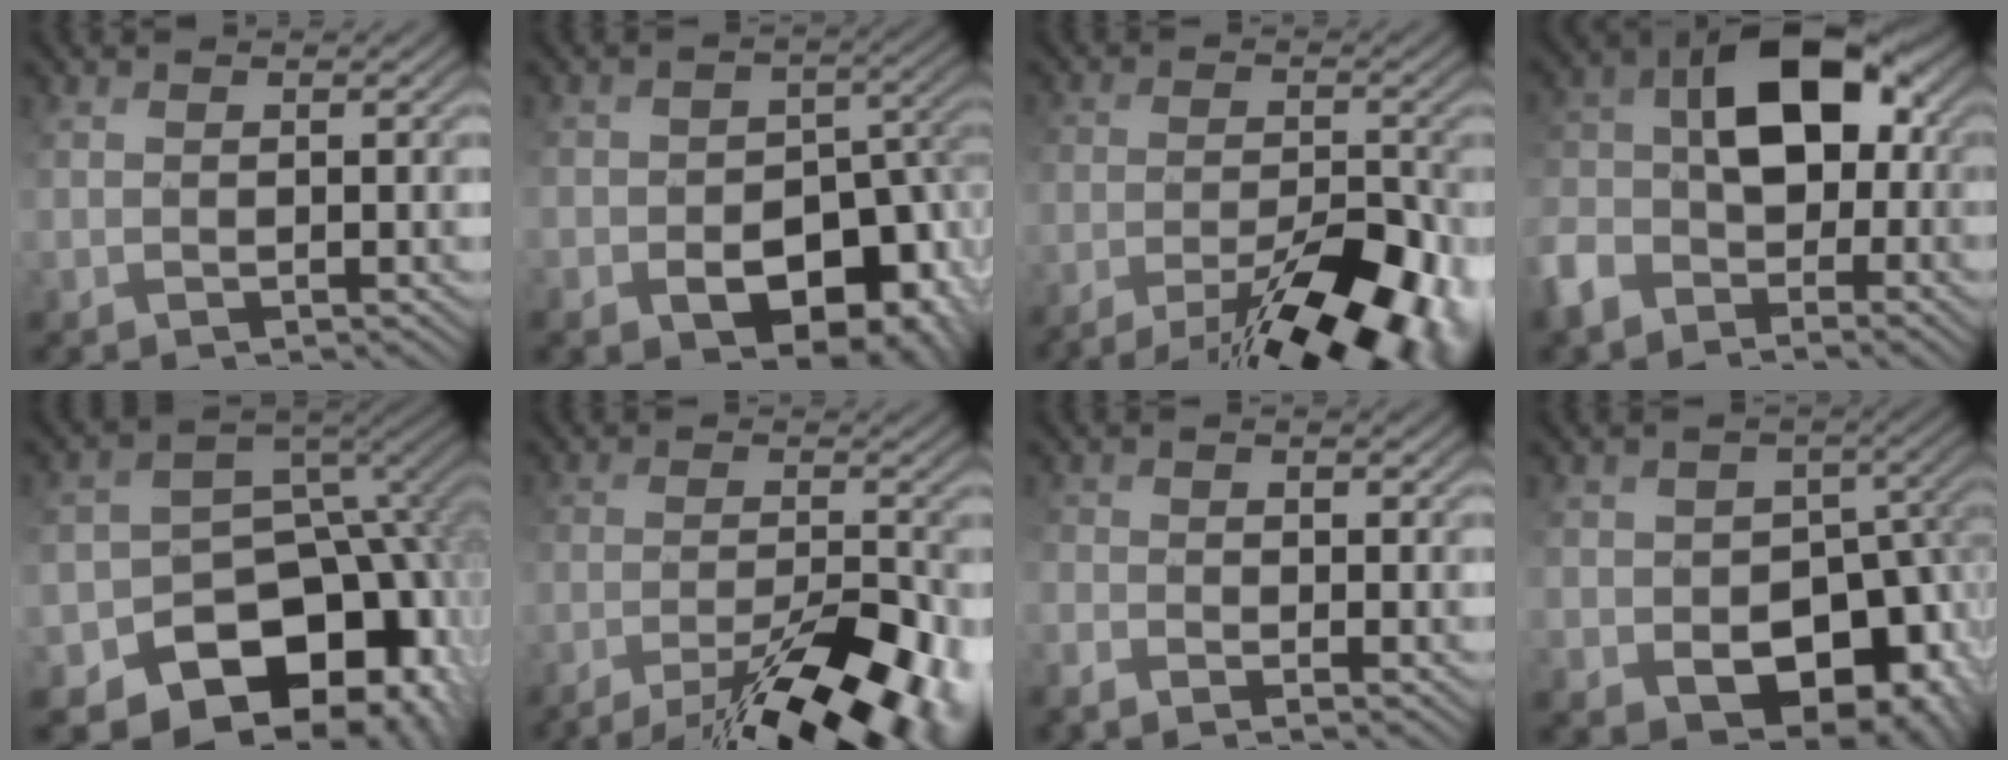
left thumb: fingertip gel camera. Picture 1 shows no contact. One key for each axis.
{"total": 15.4, "fx": -7.1, "fy": 11.1, "fz": 8.0, "tx": -0.100, "ty": -0.038, "tz": -0.105}
{"total": 13.3, "fx": -10.1, "fy": 4.6, "fz": 7.4, "tx": -0.123, "ty": -0.027, "tz": -0.136}
{"total": 12.4, "fx": -3.5, "fy": 8.1, "fz": 8.8, "tx": -0.181, "ty": -0.001, "tz": -0.085}
{"total": 16.6, "fx": -8.2, "fy": 12.0, "fz": 8.0, "tx": -0.148, "ty": -0.037, "tz": -0.100}
{"total": 14.0, "fx": -11.0, "fy": 4.1, "fz": 7.6, "tx": -0.128, "ty": -0.026, "tz": -0.149}
{"total": 3.9, "fx": -2.6, "fy": 1.2, "fz": 2.6, "tx": -0.057, "ty": -0.013, "tz": -0.047}
{"total": 16.1, "fx": -6.7, "fy": 12.1, "fz": 8.2, "tx": -0.115, "ty": -0.048, "tz": -0.095}